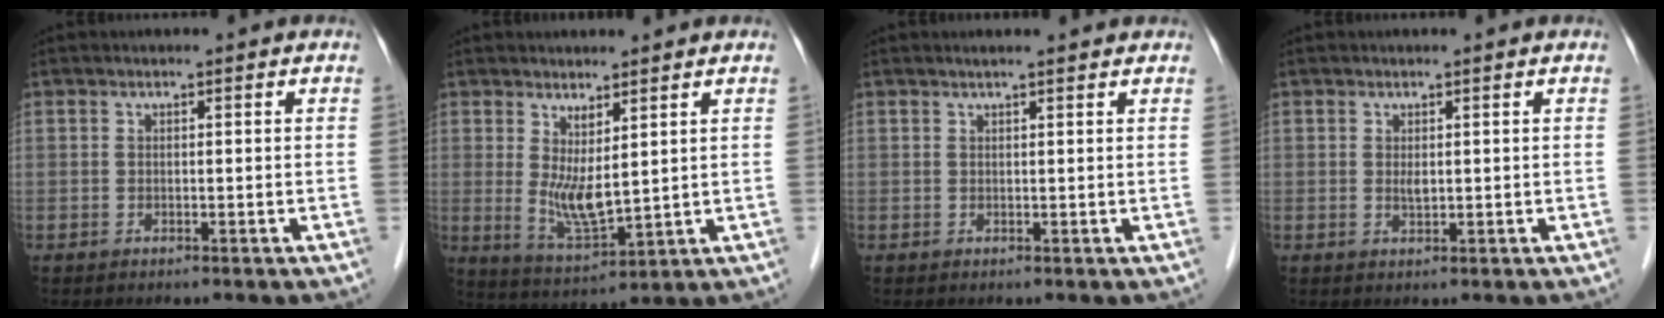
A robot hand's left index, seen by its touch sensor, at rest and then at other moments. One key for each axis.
{"total": 5.9, "fx": 1.5, "fy": 1.6, "fz": 5.5, "tx": -0.114, "ty": -0.020, "tz": 0.044}
{"total": 4.1, "fx": 3.6, "fy": 0.6, "fz": 1.8, "tx": -0.026, "ty": 0.020, "tz": 0.040}
{"total": 1.1, "fx": 0.2, "fy": 0.6, "fz": 0.9, "tx": -0.019, "ty": -0.002, "tz": 0.007}